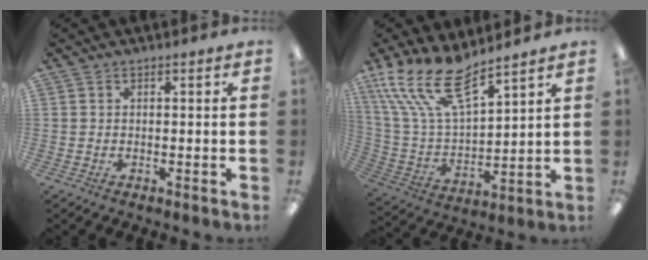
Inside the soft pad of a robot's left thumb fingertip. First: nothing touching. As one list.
[{"total": 17.3, "force": [12.2, 6.0, 10.8], "torque": [-0.250, -0.075, 0.220]}]